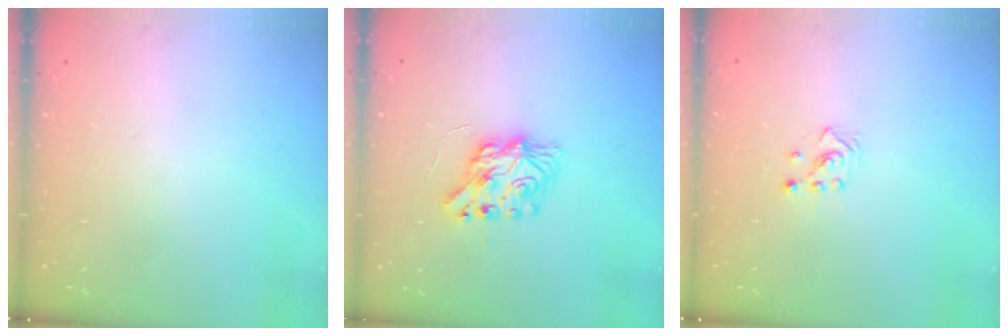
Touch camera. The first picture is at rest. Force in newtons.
{"total": 8.3, "press": 8.2, "slide": 0.4}
{"total": 2.5, "press": 2.4, "slide": 0.8}